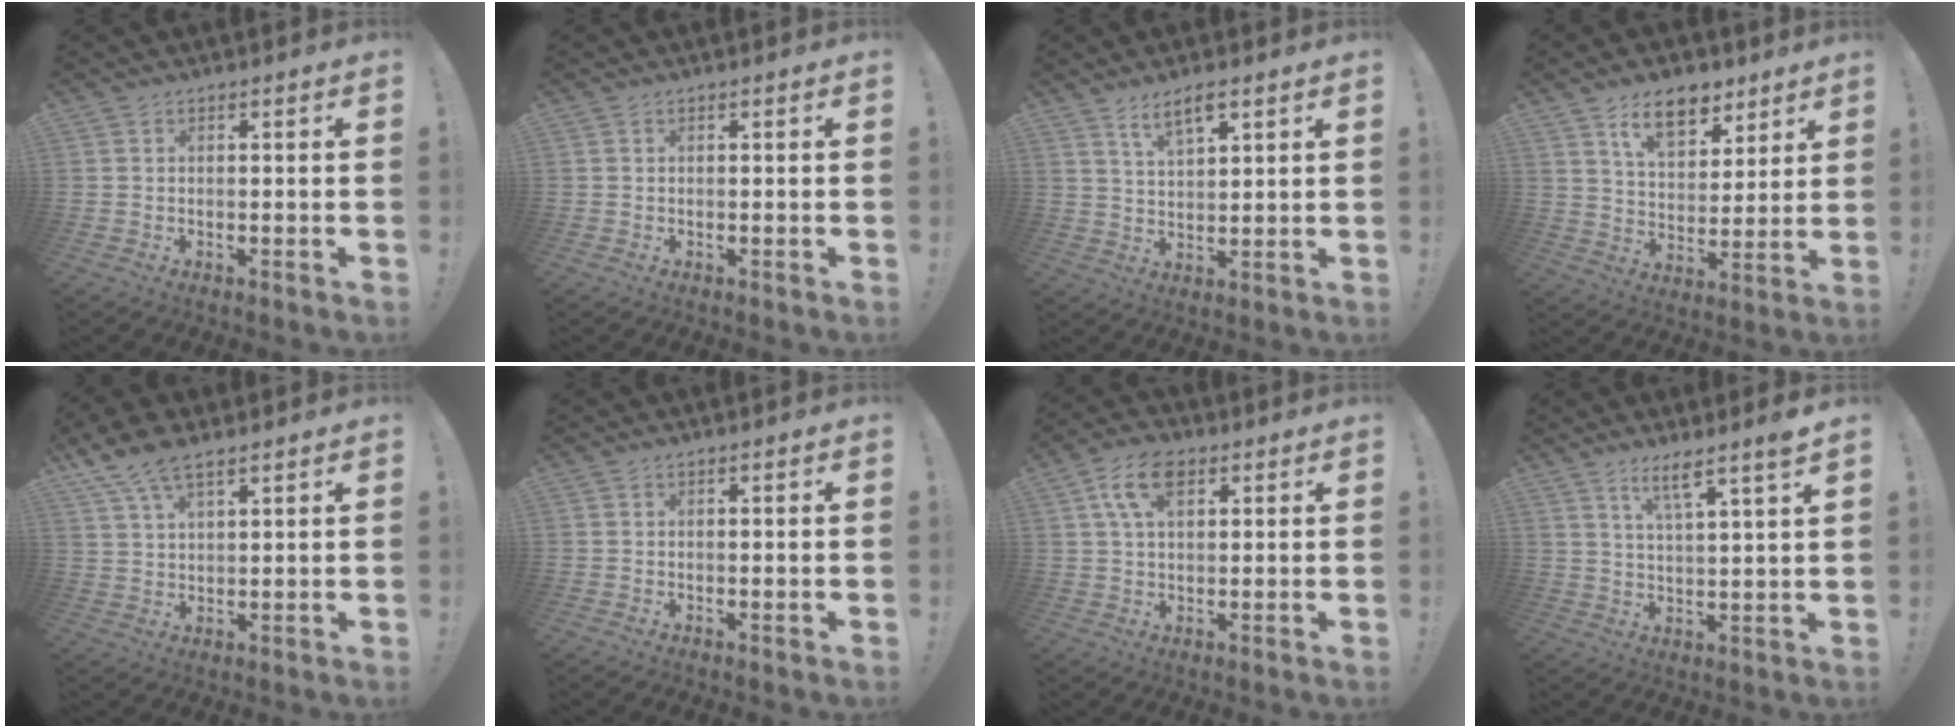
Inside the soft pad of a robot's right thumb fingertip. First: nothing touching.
{"total": 0.0}
{"total": 6.3, "force": [4.3, 2.0, 4.1], "torque": [-0.071, -0.017, 0.076]}
{"total": 12.4, "force": [8.1, 7.0, 6.2], "torque": [-0.087, -0.044, 0.149]}
{"total": 8.2, "force": [5.7, 3.0, 5.1], "torque": [-0.107, -0.015, 0.111]}
{"total": 0.0}
{"total": 9.9, "force": [4.1, 5.7, 7.0], "torque": [-0.127, 0.008, 0.081]}
{"total": 6.9, "force": [5.0, -0.2, 4.8], "torque": [-0.080, -0.032, 0.081]}